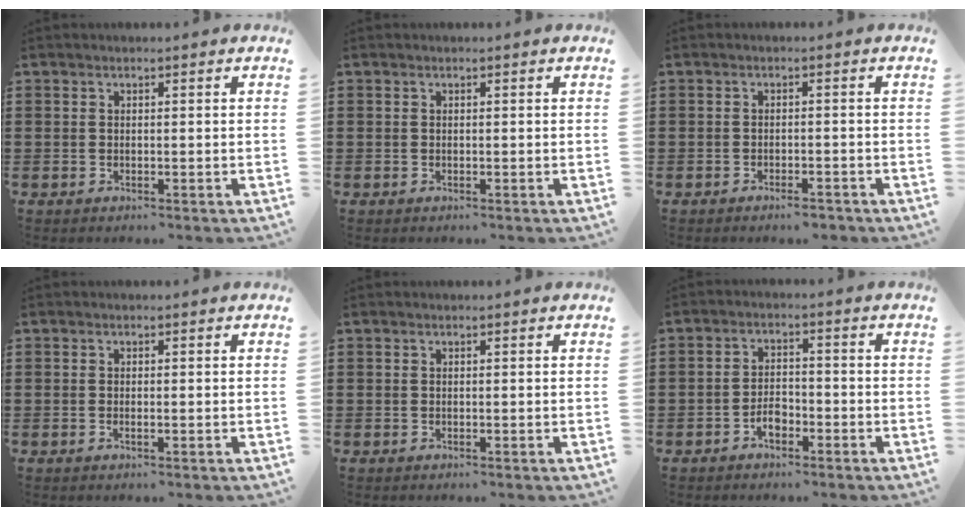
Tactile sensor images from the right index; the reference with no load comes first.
{"total": 0.0}
{"total": 1.8, "force": [-1.6, 0.1, 0.7], "torque": [-0.017, -0.003, -0.030]}
{"total": 0.5, "force": [-0.2, 0.0, 0.5], "torque": [-0.009, -0.004, -0.003]}
{"total": 0.0}
{"total": 3.1, "force": [-1.9, 1.6, 1.8], "torque": [-0.041, 0.002, -0.040]}